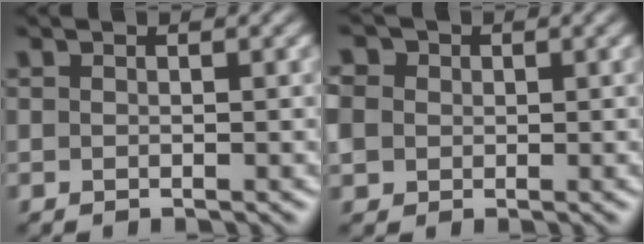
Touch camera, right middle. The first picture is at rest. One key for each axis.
{"total": 5.2, "fx": 0.6, "fy": 4.5, "fz": 2.5, "tx": -0.066, "ty": 0.022, "tz": -0.003}